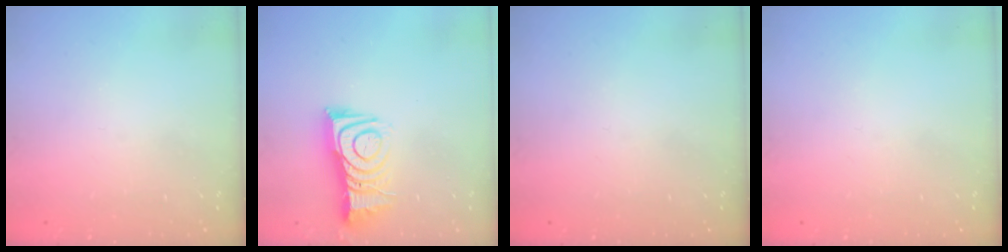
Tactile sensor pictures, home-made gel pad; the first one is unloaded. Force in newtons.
{"total": 11.5, "press": 11.5, "slide": 0.9}
{"total": 0.0}
{"total": 0.0}